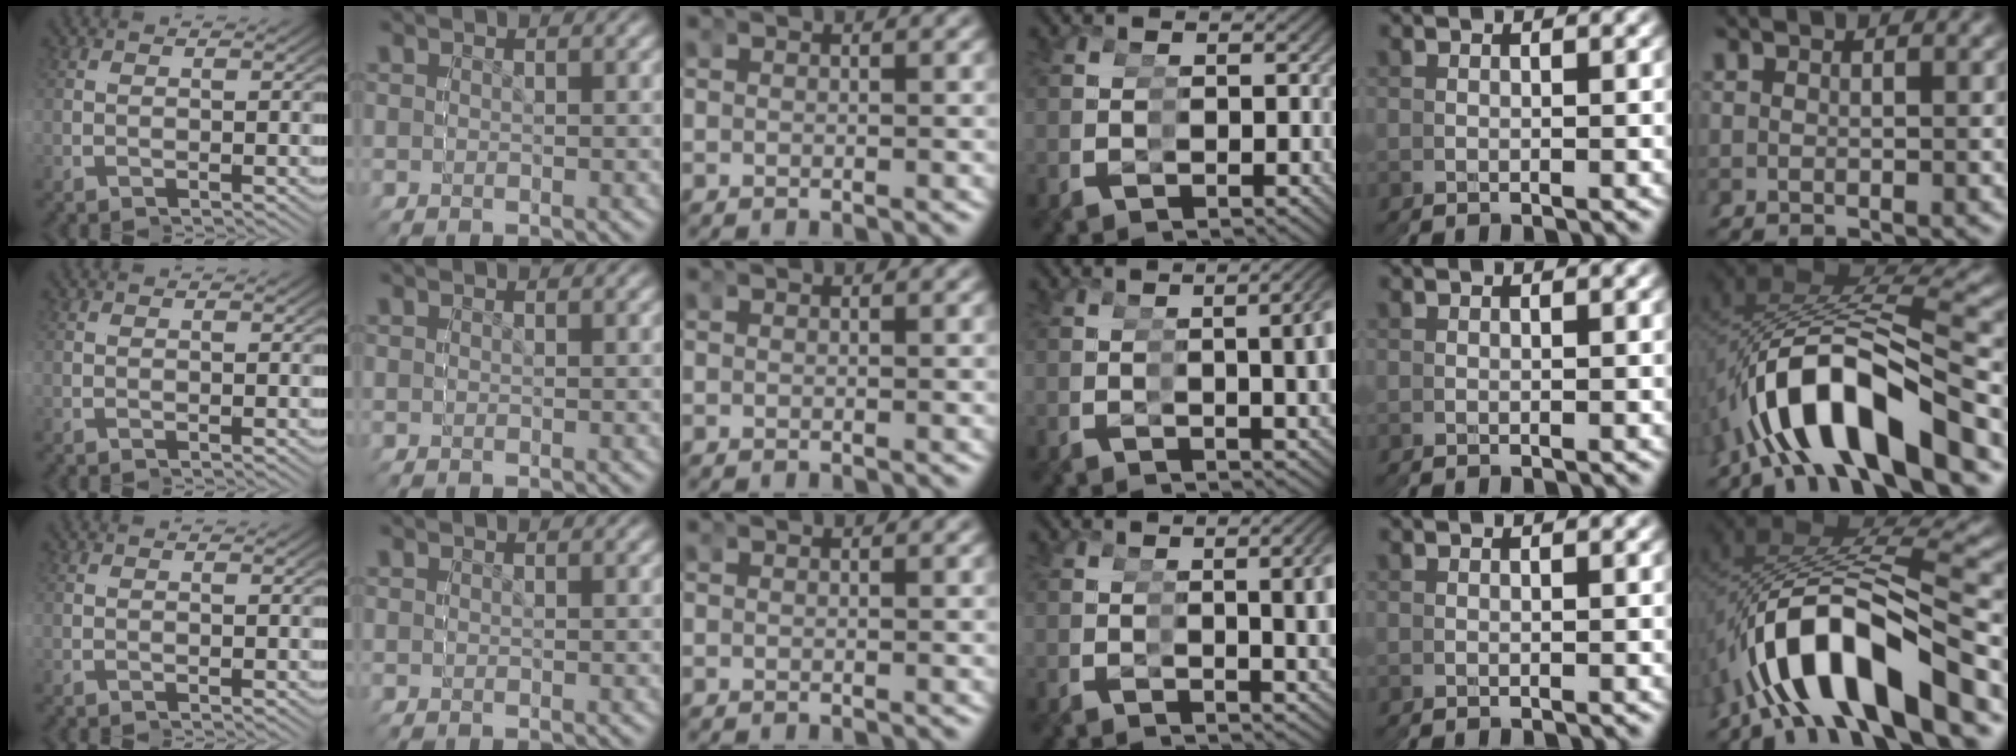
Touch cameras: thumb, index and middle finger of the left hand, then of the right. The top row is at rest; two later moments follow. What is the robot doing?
{"motion": "grasp_and_lifting", "object": "cup"}